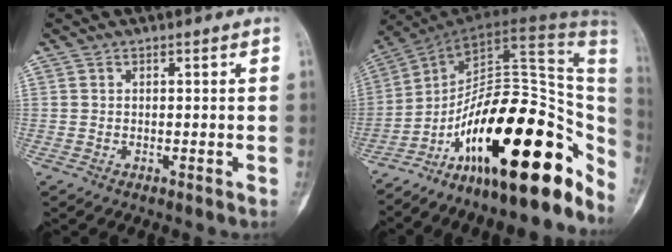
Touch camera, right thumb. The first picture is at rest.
{"total": 29.7, "force": [-12.7, 11.8, 24.2], "torque": [-0.258, 0.100, -0.197]}